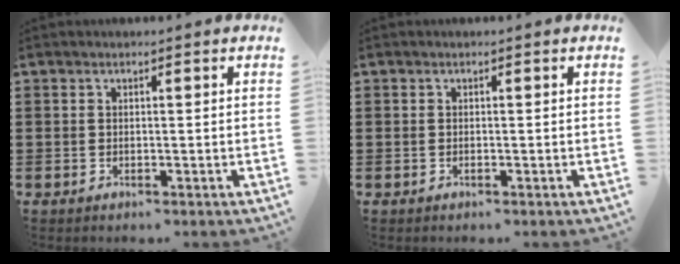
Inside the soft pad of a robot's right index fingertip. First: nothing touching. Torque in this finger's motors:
{"motor_torque": [1.48, 0.66, 0.01, -0.01]}